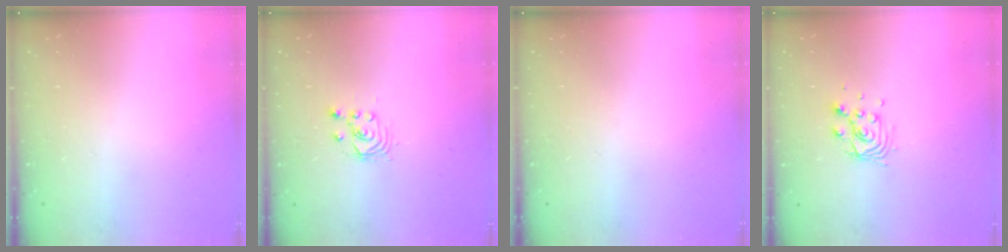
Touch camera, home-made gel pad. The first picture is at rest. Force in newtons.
{"total": 2.5, "press": 2.5, "slide": 0.2}
{"total": 0.0}
{"total": 7.6, "press": 7.6, "slide": 0.5}